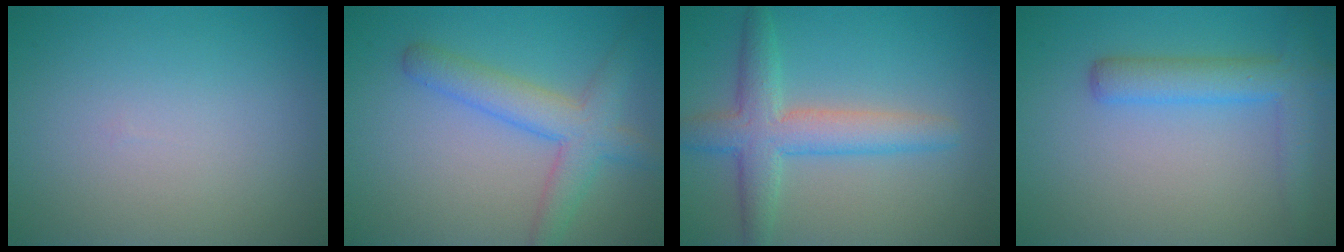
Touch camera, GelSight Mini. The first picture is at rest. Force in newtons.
{"total": 4.5, "press": 4.5, "slide": 0.2}
{"total": 4.9, "press": 4.9, "slide": 0.1}
{"total": 4.8, "press": 4.8, "slide": 0.3}